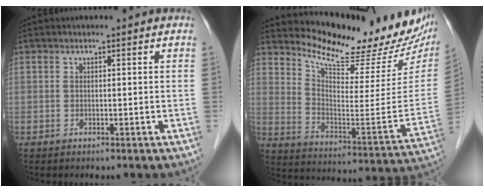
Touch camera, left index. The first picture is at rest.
{"total": 21.2, "force": [18.6, 4.1, 9.2], "torque": [-0.144, -0.068, 0.257]}